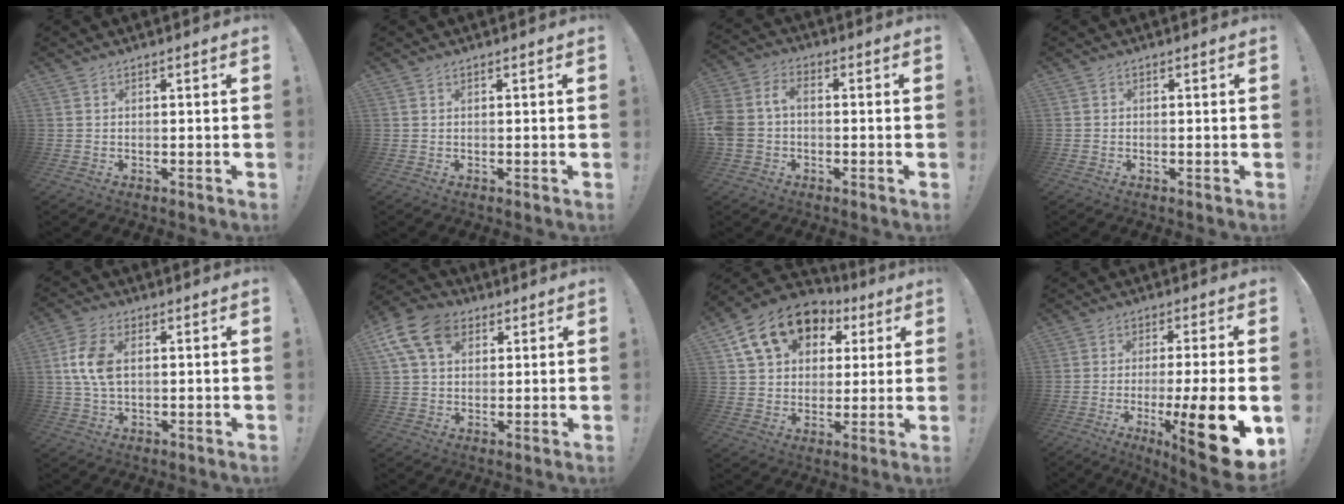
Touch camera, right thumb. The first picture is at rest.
{"total": 0.0}
{"total": 7.5, "force": [-1.0, 5.6, 4.9], "torque": [-0.118, 0.015, -0.015]}
{"total": 0.5, "force": [-0.4, 0.2, 0.2], "torque": [-0.007, 0.003, -0.006]}
{"total": 9.4, "force": [1.5, 5.9, 7.2], "torque": [-0.146, 0.000, 0.026]}
{"total": 13.8, "force": [5.7, 9.5, 8.1], "torque": [-0.156, -0.016, 0.112]}
{"total": 17.0, "force": [8.1, 12.2, 8.6], "torque": [-0.138, -0.032, 0.154]}
{"total": 17.0, "force": [-5.6, 1.9, 15.9], "torque": [-0.229, 0.015, -0.076]}